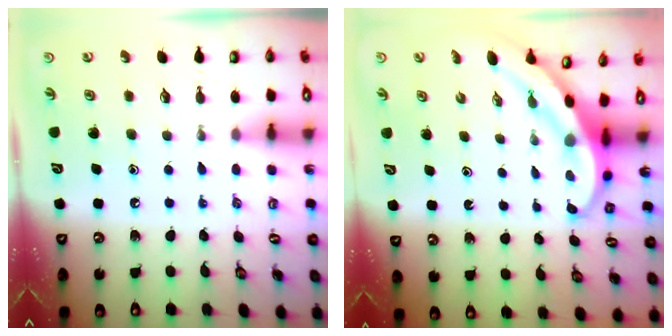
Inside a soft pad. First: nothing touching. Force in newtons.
{"total": 3.6, "press": 3.6, "slide": 0.3}